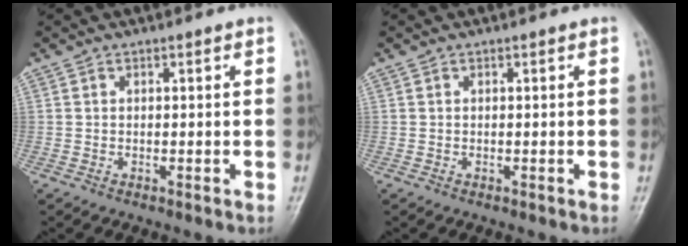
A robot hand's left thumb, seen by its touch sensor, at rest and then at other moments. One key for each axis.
{"total": 0.0}